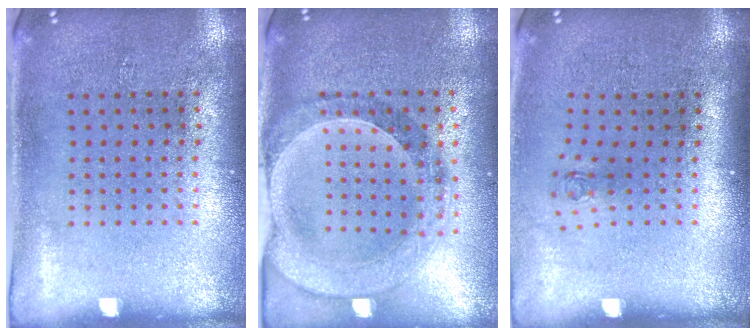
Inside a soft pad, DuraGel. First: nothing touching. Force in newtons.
{"total": 1.5, "press": 1.5, "slide": 0.3}
{"total": 0.7, "press": 0.3, "slide": 0.6}